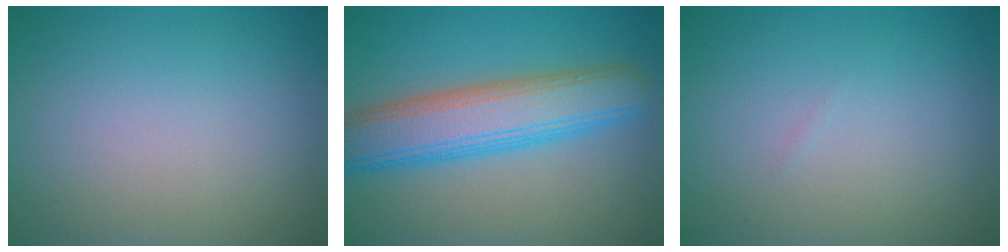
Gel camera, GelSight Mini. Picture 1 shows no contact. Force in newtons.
{"total": 7.6, "press": 7.6, "slide": 0.2}
{"total": 0.0}